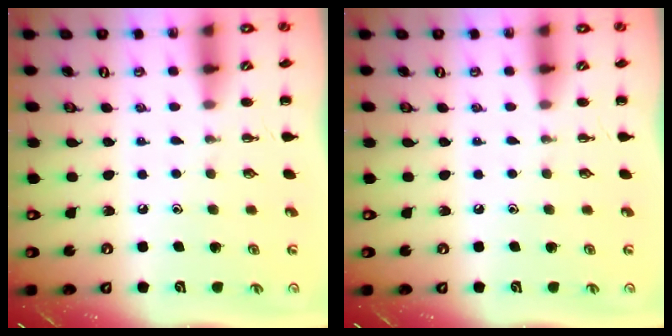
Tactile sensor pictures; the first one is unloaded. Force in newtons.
{"total": 0.0}